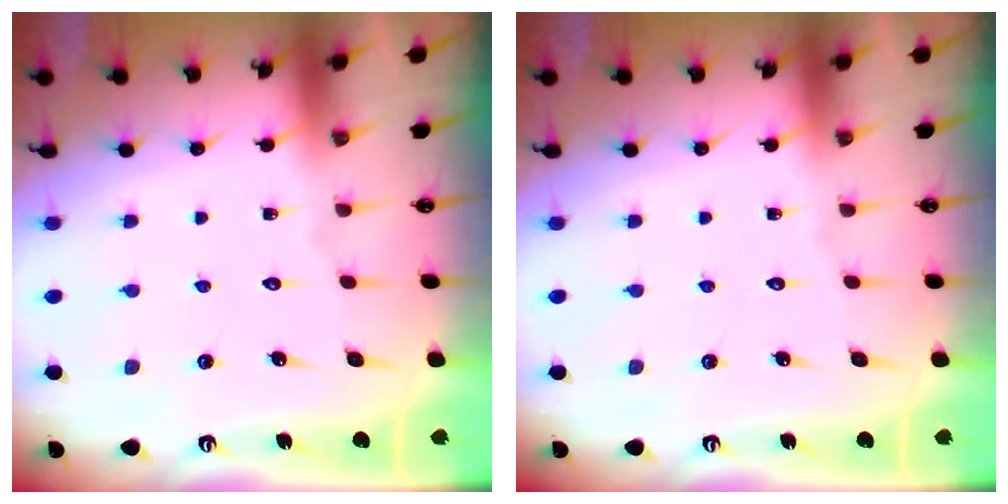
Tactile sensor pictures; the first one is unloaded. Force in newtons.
{"total": 0.0}